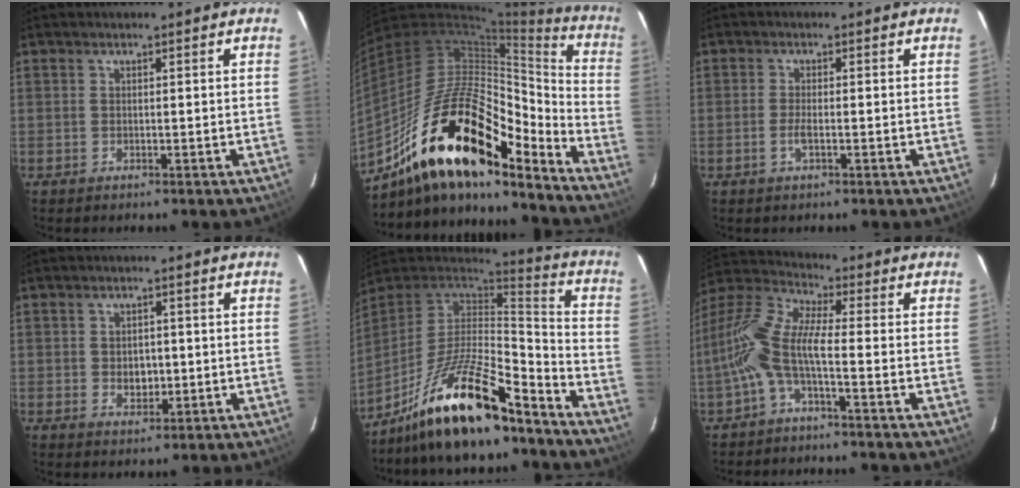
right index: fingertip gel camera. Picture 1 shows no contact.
{"total": 24.7, "force": [-15.6, 8.4, 17.1], "torque": [-0.296, -0.013, -0.277]}
{"total": 2.3, "force": [-0.9, 0.5, 2.0], "torque": [-0.045, -0.001, -0.018]}
{"total": 3.8, "force": [-0.4, 2.9, 2.4], "torque": [-0.039, 0.000, -0.002]}
{"total": 19.7, "force": [-14.0, 5.0, 12.9], "torque": [-0.254, -0.009, -0.252]}
{"total": 10.0, "force": [-2.8, 2.3, 9.4], "torque": [-0.207, 0.011, -0.061]}